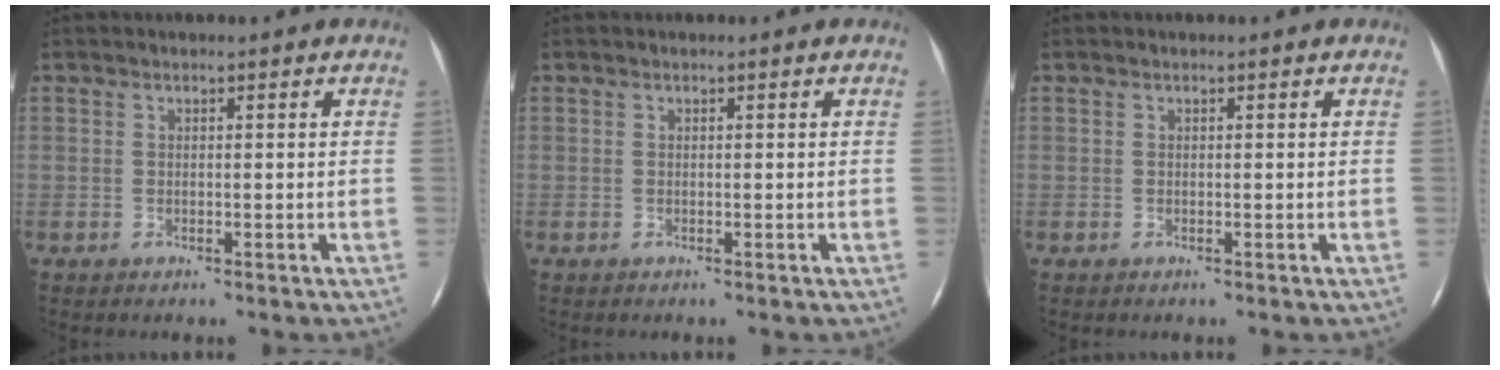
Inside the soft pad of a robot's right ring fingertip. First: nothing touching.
{"total": 0.0}
{"total": 0.0}